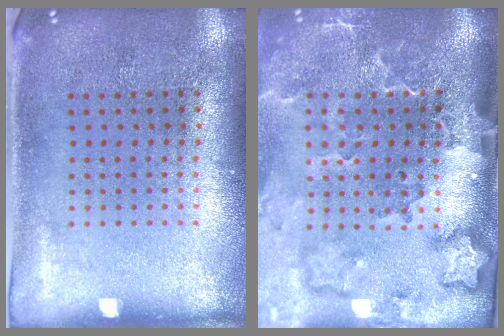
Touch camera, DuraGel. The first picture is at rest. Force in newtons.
{"total": 3.4, "press": 2.5, "slide": 2.2}